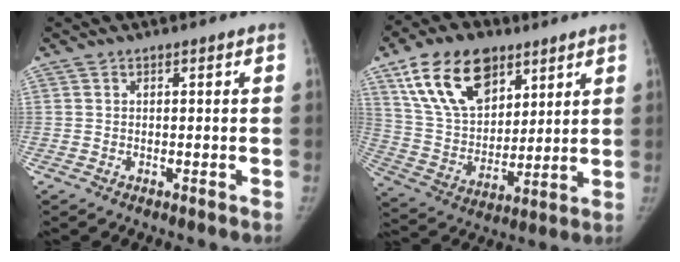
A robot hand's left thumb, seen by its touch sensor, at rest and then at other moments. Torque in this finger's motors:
{"motor_torque": [1.44, 1.44, 1.98, -0.79, 0.20]}